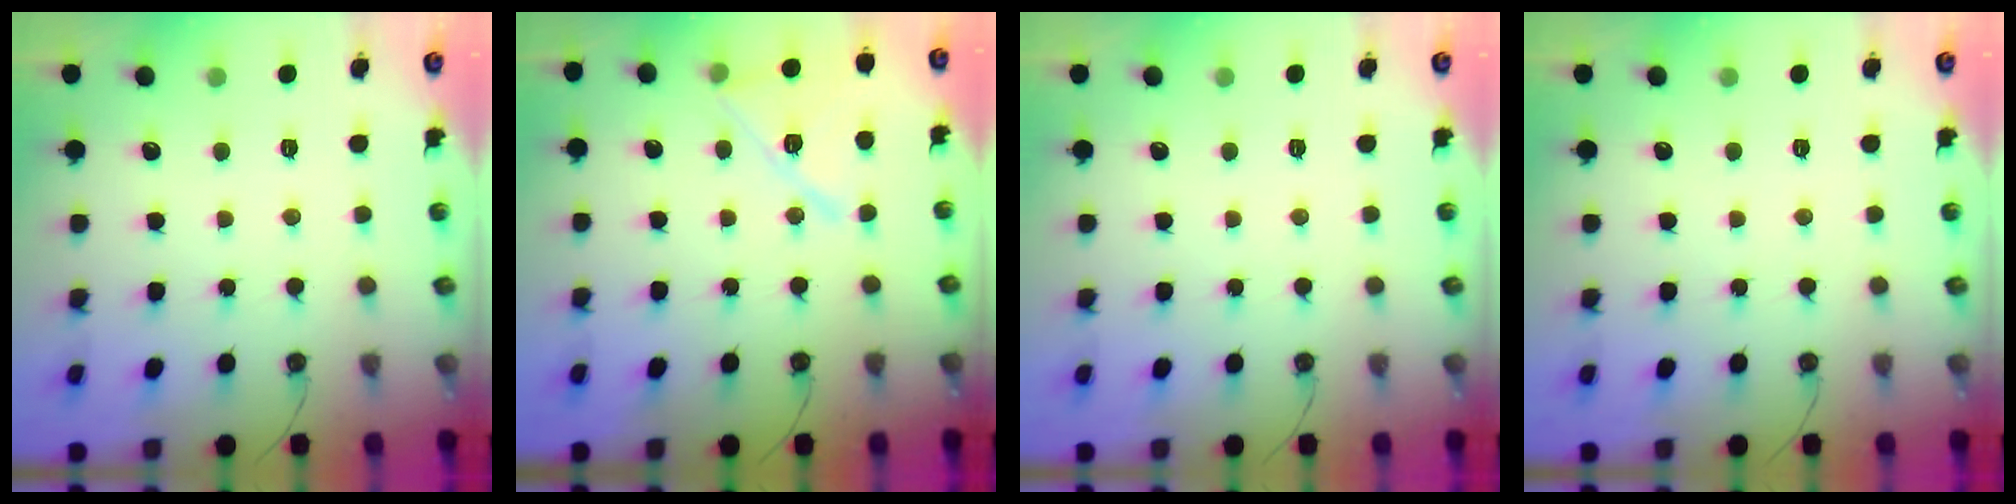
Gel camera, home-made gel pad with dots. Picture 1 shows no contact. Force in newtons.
{"total": 16.1, "press": 13.2, "slide": 9.3}
{"total": 0.0}
{"total": 0.0}